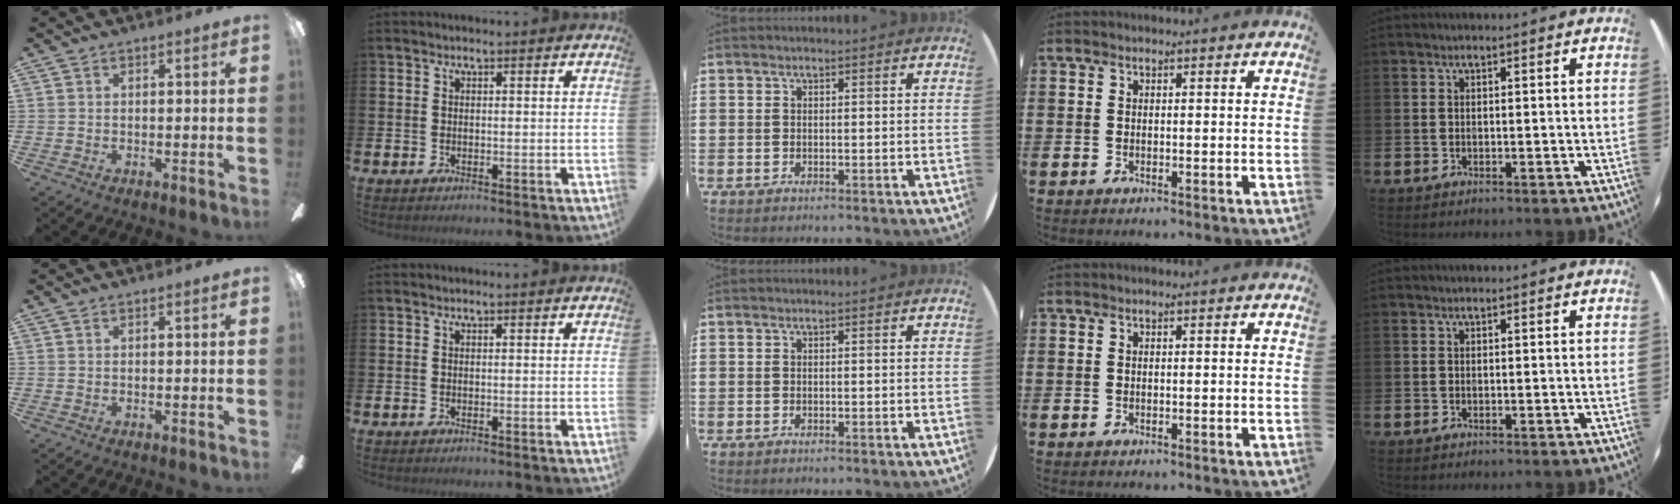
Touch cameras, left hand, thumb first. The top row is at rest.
{}